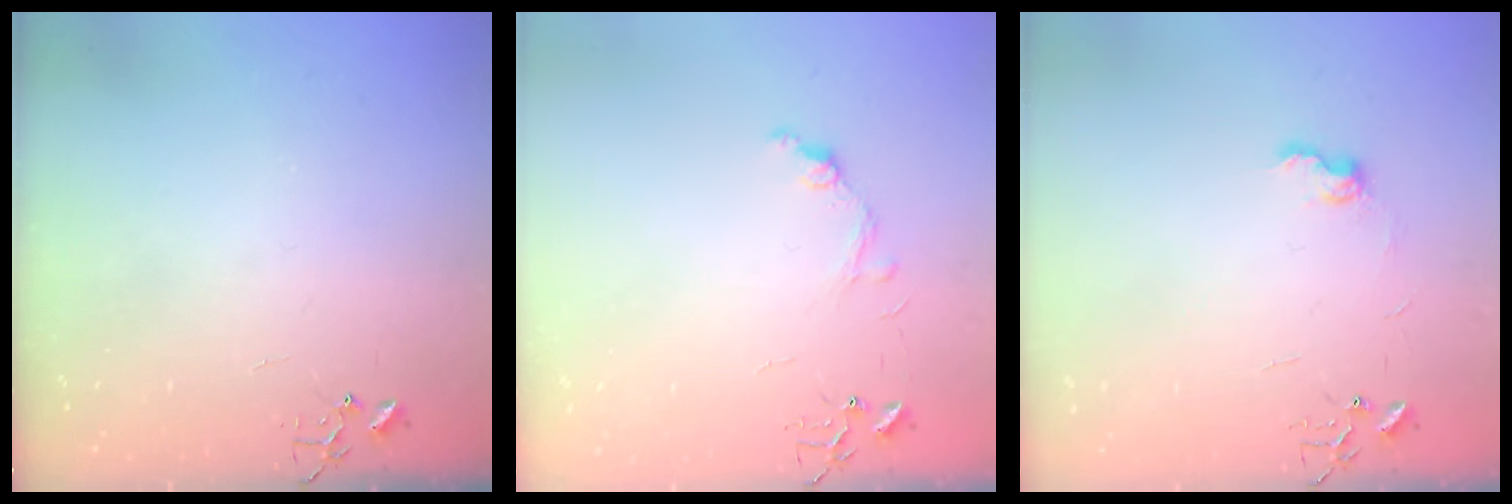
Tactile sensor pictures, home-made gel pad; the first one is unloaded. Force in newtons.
{"total": 7.9, "press": 7.9, "slide": 0.7}
{"total": 7.6, "press": 7.5, "slide": 0.7}